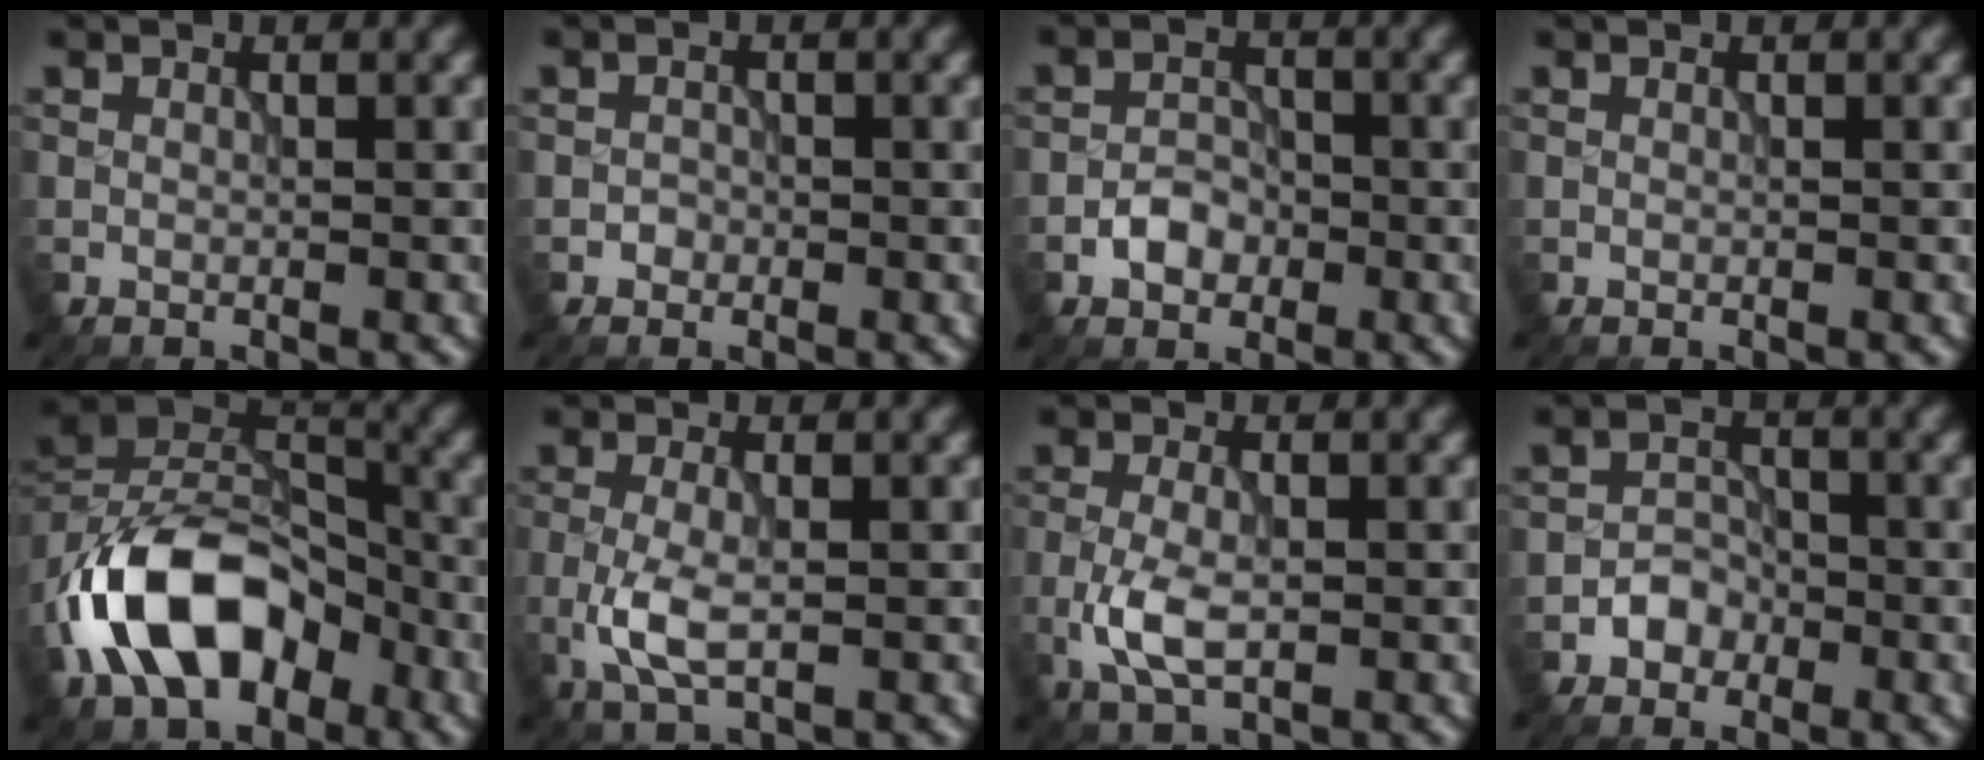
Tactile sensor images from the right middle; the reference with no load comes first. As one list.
[{"total": 0.7, "force": [-0.3, 0.7, 0.0], "torque": [0.005, 0.000, -0.005]}, {"total": 2.3, "force": [-1.1, 1.7, 1.2], "torque": [-0.017, 0.005, -0.021]}, {"total": 0.0}, {"total": 11.3, "force": [-4.8, 6.9, 7.5], "torque": [-0.136, 0.014, -0.097]}, {"total": 3.5, "force": [-0.8, 1.4, 3.0], "torque": [-0.073, -0.005, -0.020]}, {"total": 3.8, "force": [-1.1, 1.8, 3.2], "torque": [-0.074, -0.005, -0.025]}, {"total": 1.9, "force": [-1.0, 1.5, 0.5], "torque": [0.000, 0.008, -0.019]}]